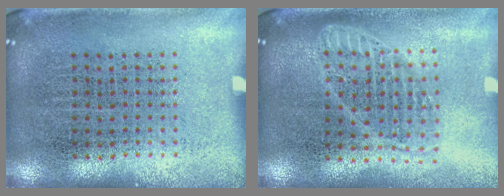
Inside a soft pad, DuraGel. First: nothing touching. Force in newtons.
{"total": 1.8, "press": 1.5, "slide": 1.0}